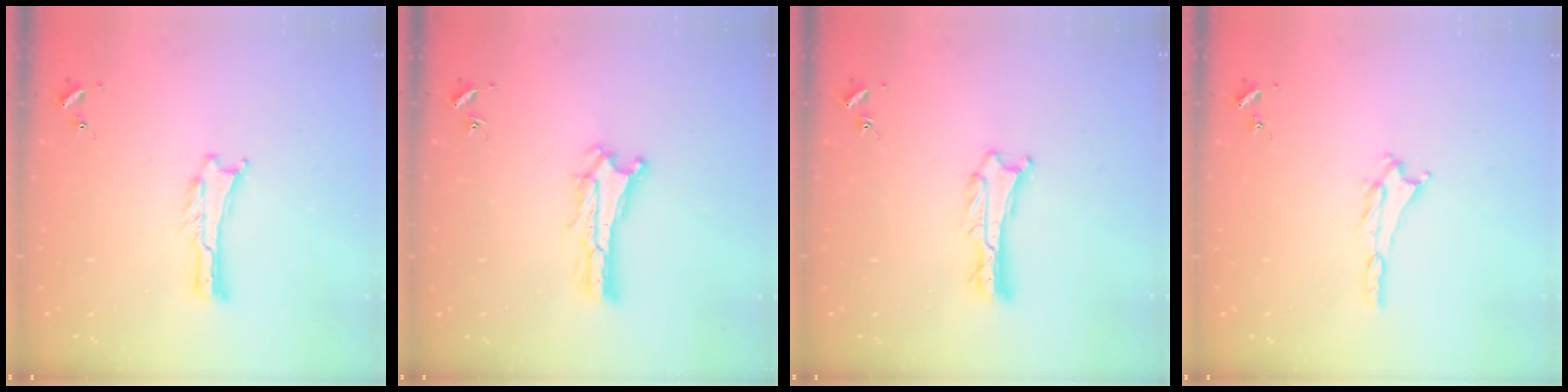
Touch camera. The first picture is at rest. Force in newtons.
{"total": 0.9, "press": 0.9, "slide": 0.2}
{"total": 0.9, "press": 0.9, "slide": 0.1}
{"total": 1.3, "press": 1.3, "slide": 0.2}